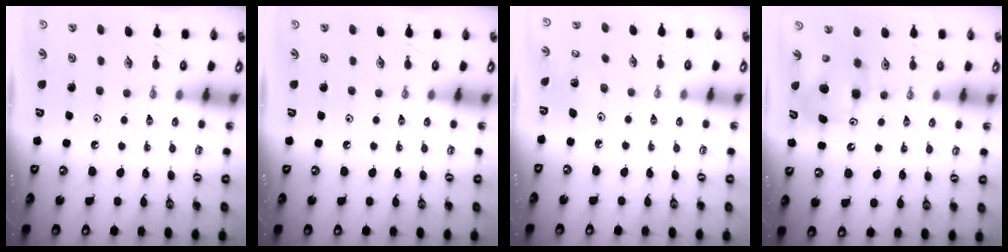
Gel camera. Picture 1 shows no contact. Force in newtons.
{"total": 0.0}
{"total": 3.0, "press": 3.0, "slide": 0.1}
{"total": 7.1, "press": 7.1, "slide": 0.1}